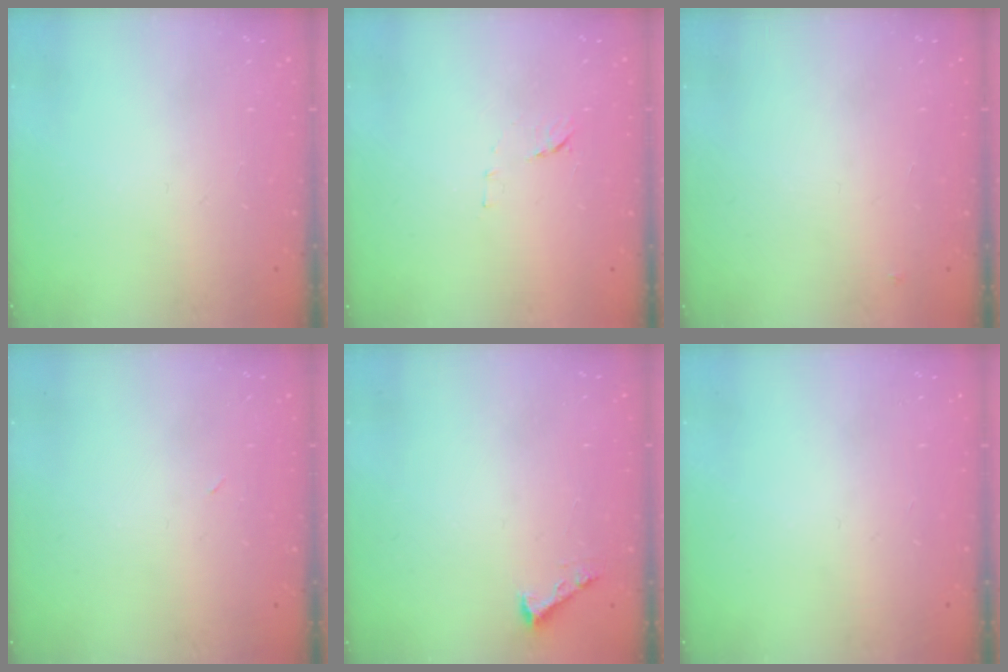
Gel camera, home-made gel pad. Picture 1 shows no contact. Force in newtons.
{"total": 7.7, "press": 7.7, "slide": 0.5}
{"total": 2.6, "press": 2.6, "slide": 0.2}
{"total": 2.9, "press": 2.9, "slide": 0.7}
{"total": 2.3, "press": 2.3, "slide": 0.3}
{"total": 0.0}